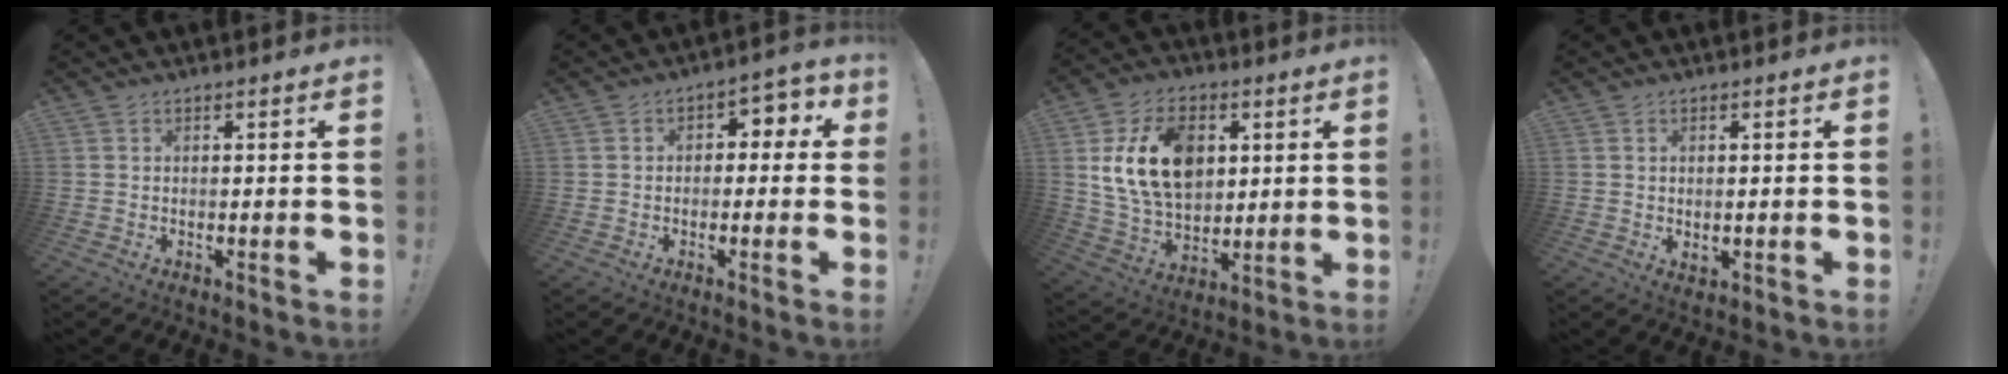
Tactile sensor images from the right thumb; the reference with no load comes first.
{"total": 4.2, "force": [-0.2, 3.4, 2.4], "torque": [-0.024, 0.008, -0.010]}
{"total": 19.1, "force": [4.9, 13.5, 12.7], "torque": [-0.222, -0.016, 0.092]}
{"total": 1.4, "force": [0.6, 0.6, 1.2], "torque": [-0.014, -0.003, 0.008]}